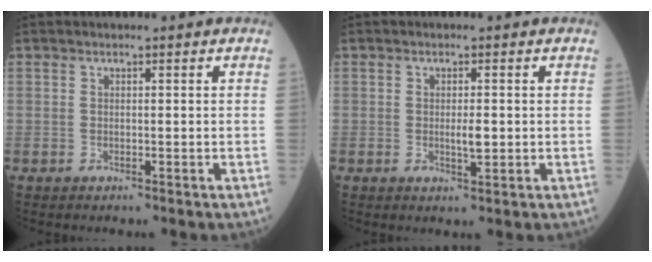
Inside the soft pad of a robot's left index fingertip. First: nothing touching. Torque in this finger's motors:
{"motor_torque": [0.54, 0.14, 0.06, 0.04]}